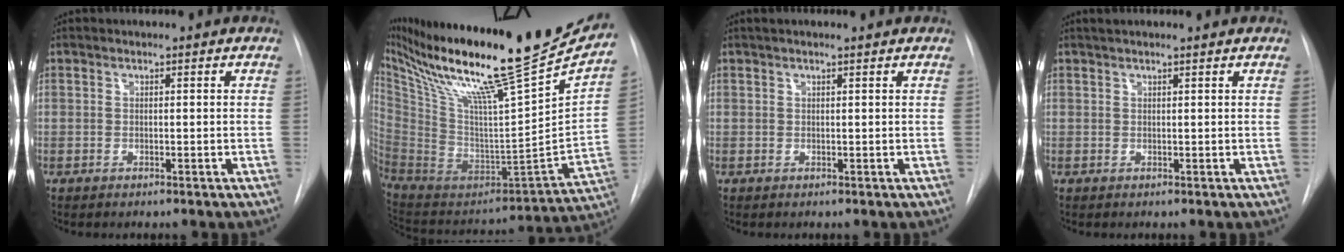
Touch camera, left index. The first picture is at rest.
{"total": 34.2, "force": [26.1, 1.7, 22.1], "torque": [-0.386, -0.064, 0.409]}
{"total": 4.1, "force": [3.6, 0.0, 1.9], "torque": [-0.025, 0.023, 0.044]}
{"total": 4.8, "force": [4.4, 0.0, 2.0], "torque": [-0.028, 0.027, 0.057]}